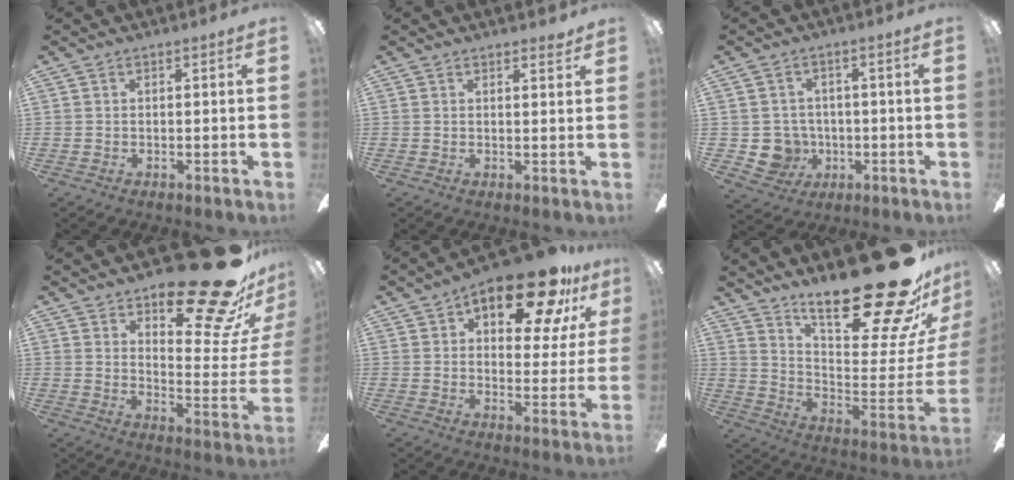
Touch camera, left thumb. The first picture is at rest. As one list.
[{"total": 1.8, "force": [1.6, 0.3, 0.8], "torque": [-0.002, -0.007, 0.025]}, {"total": 7.2, "force": [-0.6, 7.0, 1.7], "torque": [-0.050, 0.000, -0.006]}, {"total": 26.8, "force": [18.1, 10.0, 17.0], "torque": [-0.206, -0.118, 0.293]}, {"total": 17.7, "force": [11.3, 7.3, 11.4], "torque": [-0.150, -0.064, 0.182]}, {"total": 30.4, "force": [21.9, 8.2, 19.4], "torque": [-0.247, -0.171, 0.368]}]